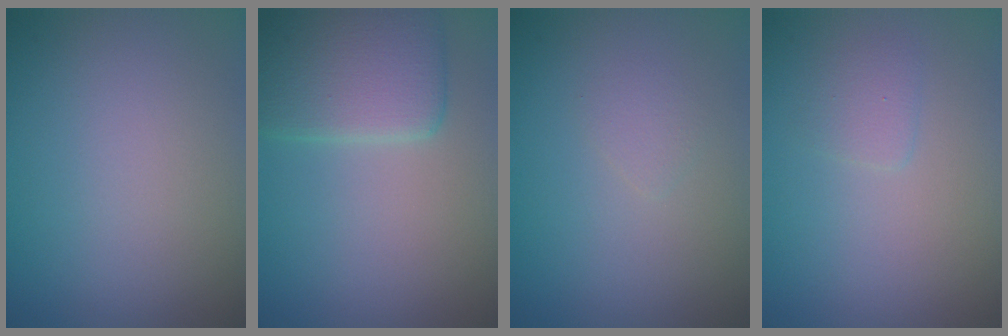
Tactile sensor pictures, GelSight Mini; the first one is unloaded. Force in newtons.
{"total": 5.2, "press": 5.2, "slide": 0.4}
{"total": 0.8, "press": 0.8, "slide": 0.0}
{"total": 1.1, "press": 1.1, "slide": 0.1}